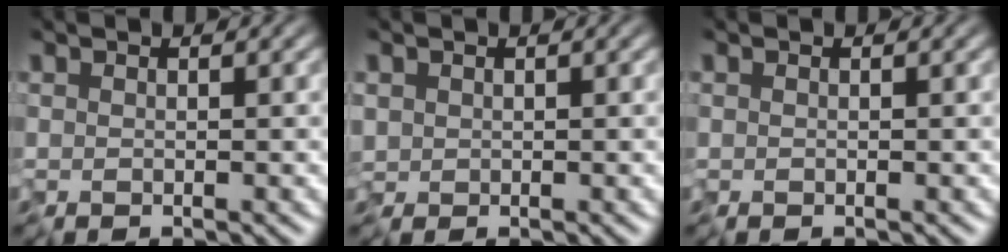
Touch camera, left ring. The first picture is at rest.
{"total": 1.1, "force": [0.2, 1.0, 0.3], "torque": [-0.015, 0.001, 0.005]}
{"total": 0.0}